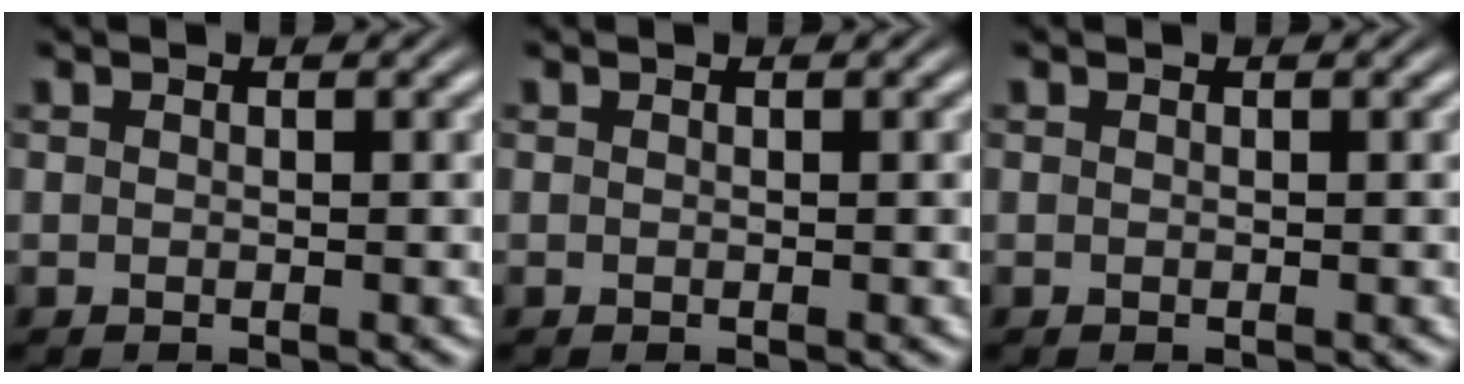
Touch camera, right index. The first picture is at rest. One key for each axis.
{"total": 0.0}
{"total": 0.0}